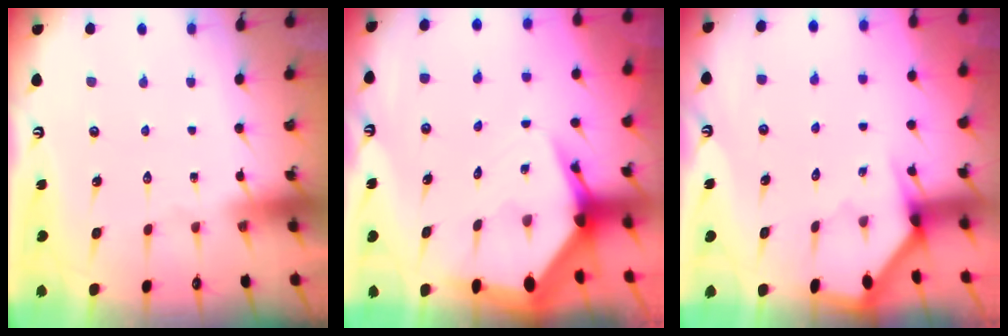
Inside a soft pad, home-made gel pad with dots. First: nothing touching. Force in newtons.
{"total": 7.0, "press": 7.0, "slide": 0.8}
{"total": 2.9, "press": 2.9, "slide": 0.2}